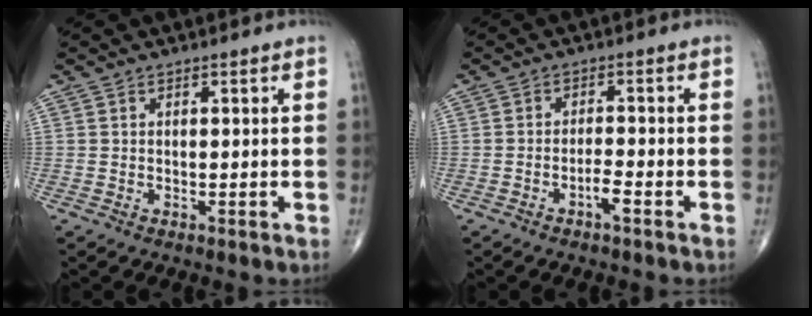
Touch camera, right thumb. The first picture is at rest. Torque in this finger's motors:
{"motor_torque": [0.76, 1.19, 0.36, -0.01, 0.13]}